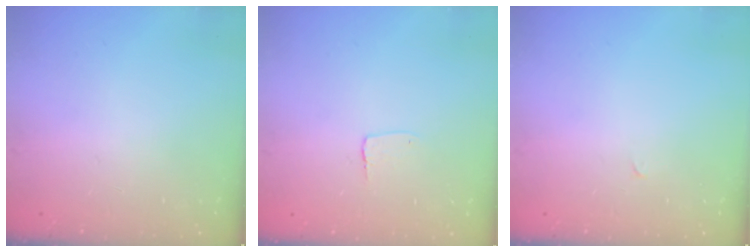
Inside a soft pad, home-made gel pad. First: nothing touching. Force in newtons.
{"total": 3.1, "press": 3.1, "slide": 0.3}
{"total": 0.0}